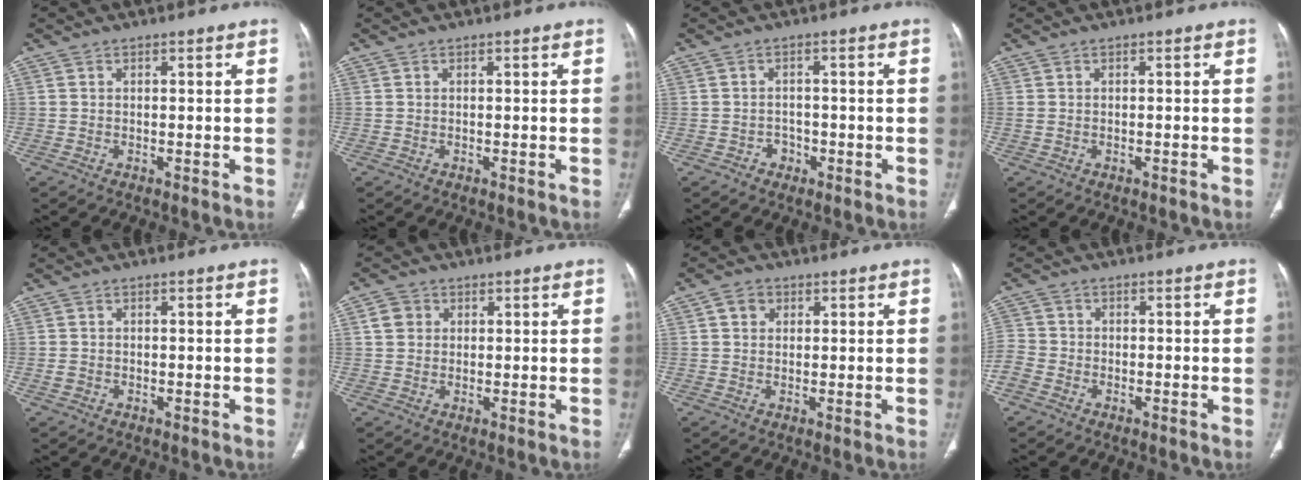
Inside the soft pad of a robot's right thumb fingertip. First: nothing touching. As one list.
[{"total": 0.0}, {"total": 2.2, "force": [-1.2, 1.7, 0.5], "torque": [0.002, 0.013, -0.019]}, {"total": 0.6, "force": [-0.2, 0.3, 0.4], "torque": [-0.017, 0.009, 0.000]}, {"total": 1.1, "force": [-0.5, 0.9, 0.5], "torque": [-0.014, 0.005, -0.008]}, {"total": 3.4, "force": [0.9, 3.0, 1.3], "torque": [-0.008, 0.004, 0.014]}, {"total": 2.9, "force": [0.9, 2.4, 1.2], "torque": [-0.006, 0.004, 0.012]}, {"total": 4.8, "force": [-2.7, 3.6, 1.6], "torque": [-0.036, 0.012, -0.059]}]